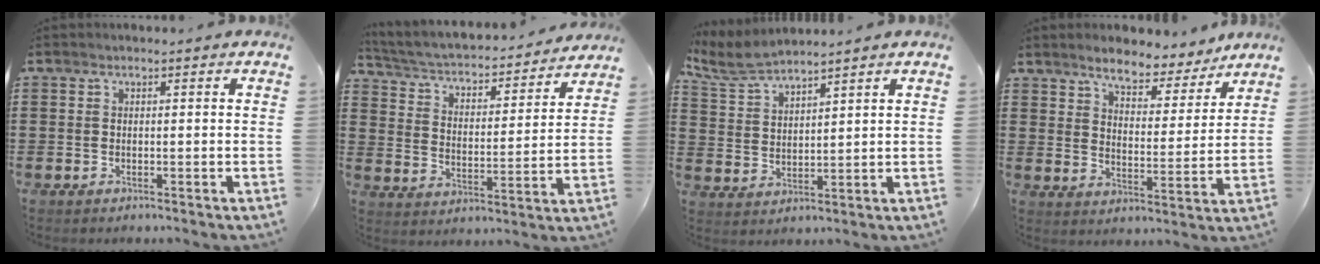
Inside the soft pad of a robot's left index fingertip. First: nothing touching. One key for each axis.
{"total": 3.1, "fx": 2.7, "fy": 0.8, "fz": 1.3, "tx": -0.043, "ty": -0.027, "tz": 0.034}
{"total": 5.3, "fx": 4.9, "fy": 0.7, "fz": 1.8, "tx": -0.054, "ty": -0.016, "tz": 0.090}
{"total": 6.0, "fx": 5.6, "fy": 1.2, "fz": 1.8, "tx": -0.053, "ty": -0.026, "tz": 0.095}